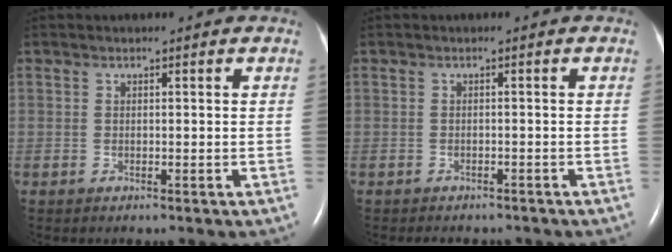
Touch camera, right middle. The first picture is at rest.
{"total": 5.1, "force": [-4.4, 1.9, 1.6], "torque": [-0.021, 0.000, -0.049]}